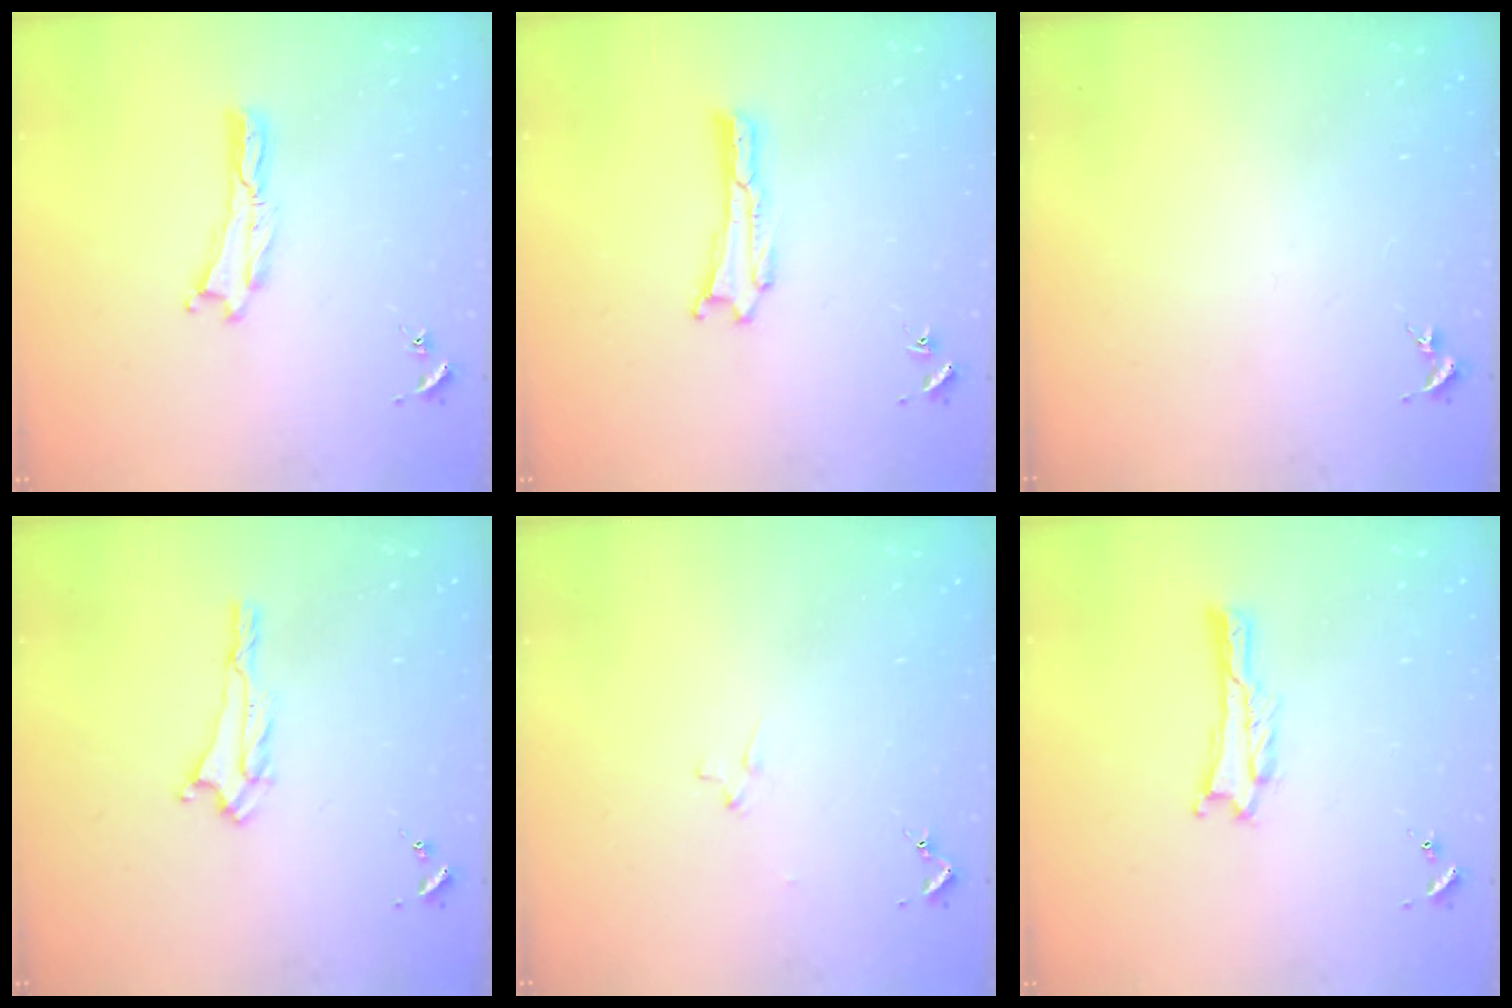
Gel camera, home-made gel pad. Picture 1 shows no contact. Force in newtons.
{"total": 0.0}
{"total": 0.0}
{"total": 1.9, "press": 1.9, "slide": 0.4}
{"total": 1.1, "press": 1.1, "slide": 0.1}
{"total": 0.9, "press": 0.9, "slide": 0.1}